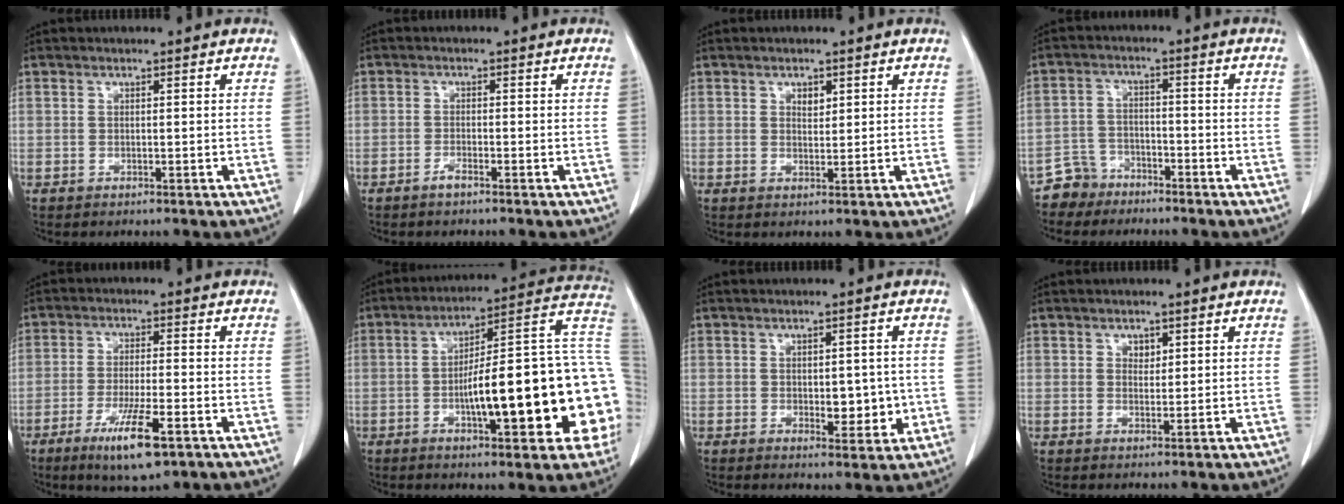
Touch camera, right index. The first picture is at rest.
{"total": 1.3, "force": [-1.1, 0.1, 0.8], "torque": [-0.017, 0.001, -0.020]}
{"total": 1.7, "force": [0.9, 1.0, 1.1], "torque": [-0.016, -0.003, 0.016]}
{"total": 4.9, "force": [-3.9, 2.9, -0.6], "torque": [0.016, 0.006, -0.075]}
{"total": 9.0, "force": [-4.9, 1.2, 7.5], "torque": [-0.136, -0.019, -0.078]}
{"total": 25.5, "force": [-3.9, 5.4, 24.6], "torque": [-0.258, 0.036, -0.051]}
{"total": 5.1, "force": [-0.5, 2.7, 4.3], "torque": [-0.047, -0.003, 0.000]}
{"total": 1.5, "force": [0.8, 1.0, 0.7], "torque": [-0.008, -0.003, 0.014]}